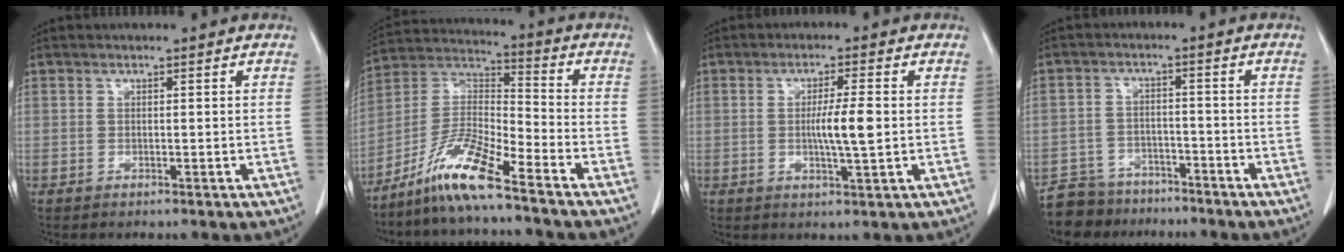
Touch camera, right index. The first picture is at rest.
{"total": 11.0, "force": [-8.2, 0.0, 7.3], "torque": [-0.151, -0.003, -0.160]}
{"total": 5.3, "force": [-0.2, 0.1, 5.3], "torque": [-0.093, -0.005, -0.004]}
{"total": 6.9, "force": [-6.0, 3.5, -0.2], "torque": [0.011, 0.008, -0.102]}